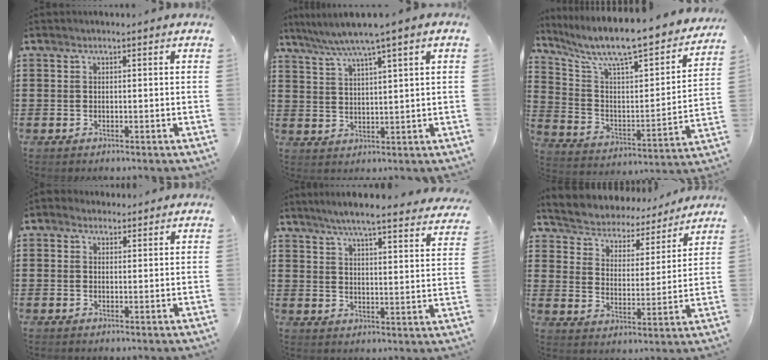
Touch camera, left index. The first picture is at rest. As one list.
[{"total": 5.1, "force": [3.7, -0.4, 3.4], "torque": [-0.077, -0.013, 0.060]}, {"total": 8.6, "force": [7.7, 0.7, 3.7], "torque": [-0.102, -0.071, 0.122]}, {"total": 1.5, "force": [1.0, 1.2, 0.2], "torque": [-0.001, 0.004, 0.017]}, {"total": 5.7, "force": [5.2, -0.2, 2.4], "torque": [-0.067, -0.029, 0.087]}, {"total": 4.1, "force": [4.1, 0.6, -0.5], "torque": [-0.019, -0.037, 0.063]}]